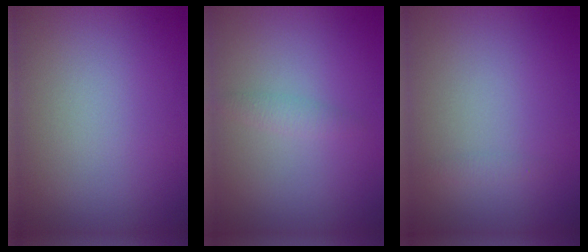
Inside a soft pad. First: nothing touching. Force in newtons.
{"total": 1.0, "press": 1.0, "slide": 0.1}
{"total": 0.6, "press": 0.6, "slide": 0.1}